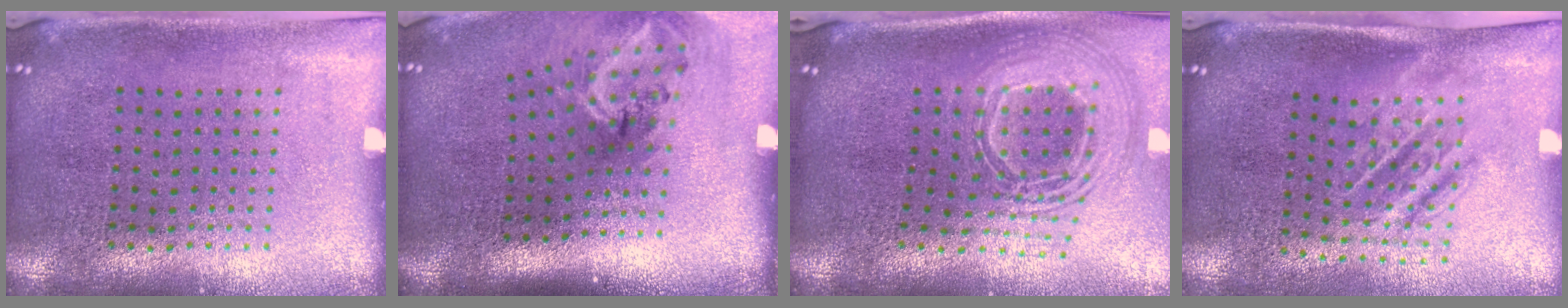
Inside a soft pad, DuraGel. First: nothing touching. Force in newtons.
{"total": 2.0, "press": 1.3, "slide": 1.5}
{"total": 2.5, "press": 1.8, "slide": 1.7}
{"total": 1.7, "press": 1.3, "slide": 1.1}